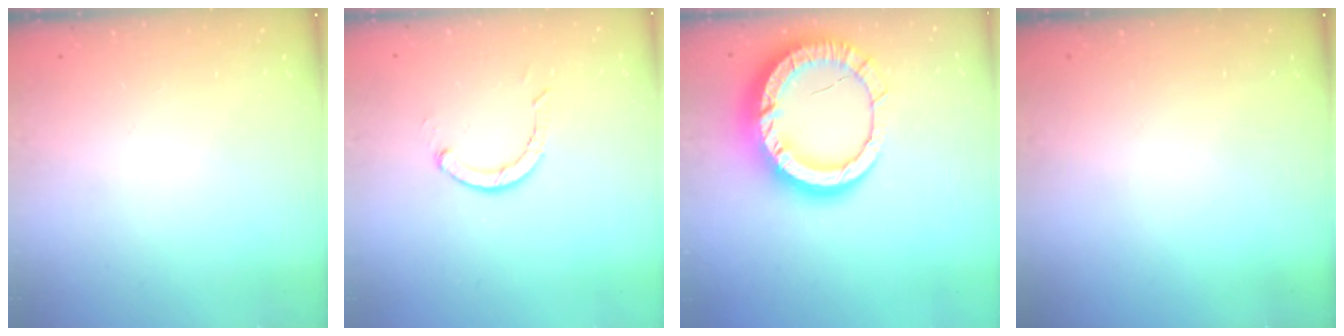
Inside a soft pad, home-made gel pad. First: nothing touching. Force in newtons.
{"total": 2.9, "press": 2.9, "slide": 0.4}
{"total": 19.3, "press": 19.2, "slide": 1.7}
{"total": 0.0}